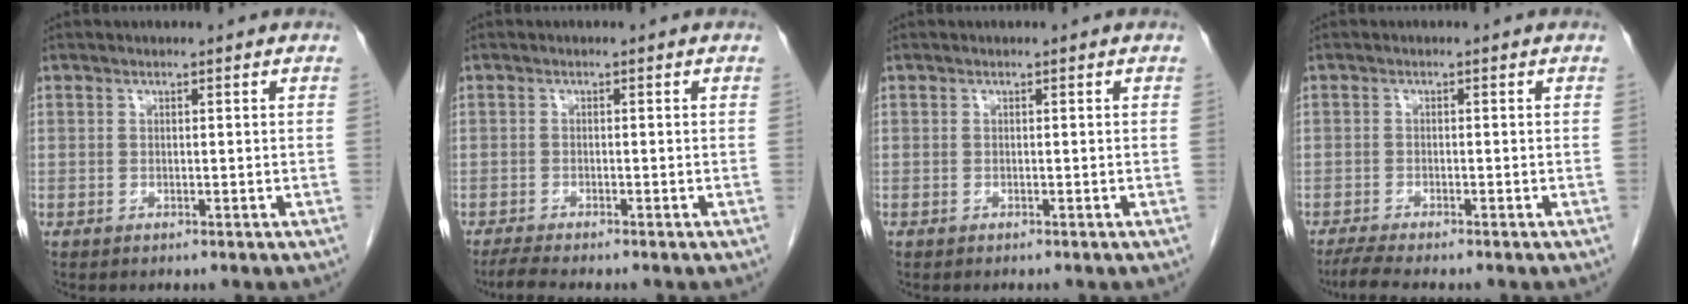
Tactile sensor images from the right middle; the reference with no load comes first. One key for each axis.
{"total": 3.1, "fx": -2.7, "fy": -0.1, "fz": 1.6, "tx": -0.034, "ty": -0.009, "tz": -0.046}
{"total": 0.0}
{"total": 3.9, "fx": -3.3, "fy": 0.0, "fz": 2.1, "tx": -0.040, "ty": -0.011, "tz": -0.057}